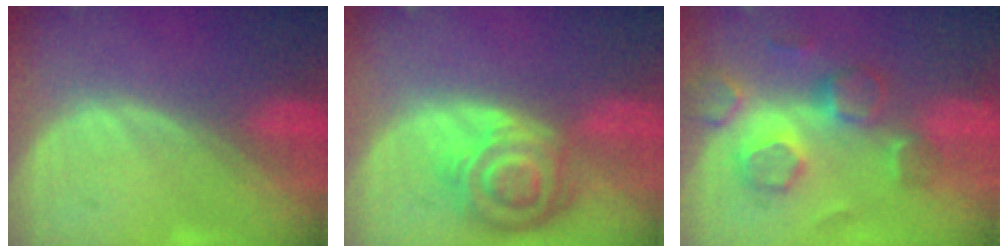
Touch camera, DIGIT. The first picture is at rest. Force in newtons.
{"total": 8.3, "press": 7.3, "slide": 3.9}
{"total": 9.0, "press": 7.8, "slide": 4.4}